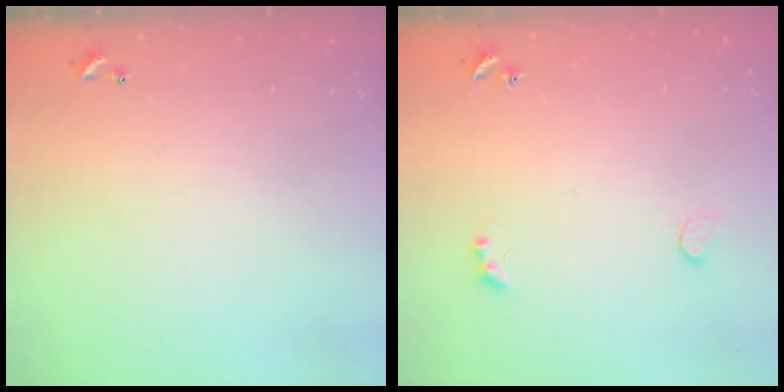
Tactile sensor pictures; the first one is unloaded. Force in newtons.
{"total": 2.9, "press": 2.8, "slide": 0.8}